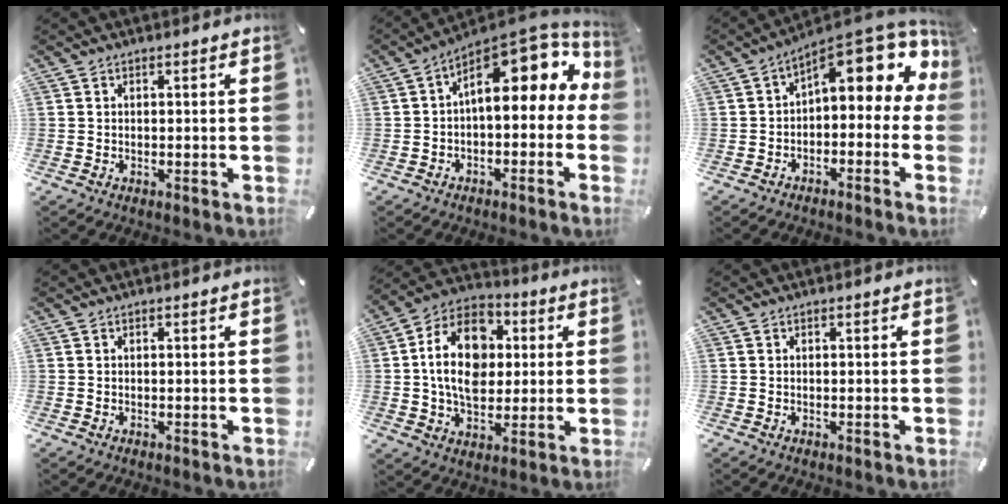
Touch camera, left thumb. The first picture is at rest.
{"total": 14.3, "force": [5.3, 7.4, 11.0], "torque": [-0.140, -0.054, 0.085]}
{"total": 12.2, "force": [5.6, 5.7, 9.3], "torque": [-0.122, -0.053, 0.094]}
{"total": 0.0}
{"total": 16.8, "force": [1.7, 12.5, 11.1], "torque": [-0.209, 0.008, 0.026]}
{"total": 0.0}